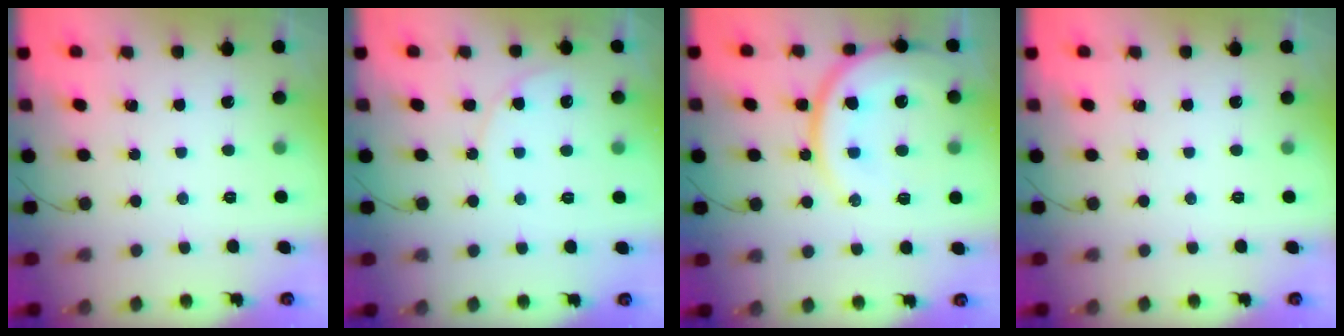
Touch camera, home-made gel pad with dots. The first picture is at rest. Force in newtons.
{"total": 9.1, "press": 9.1, "slide": 0.3}
{"total": 19.6, "press": 19.3, "slide": 3.5}
{"total": 0.0}